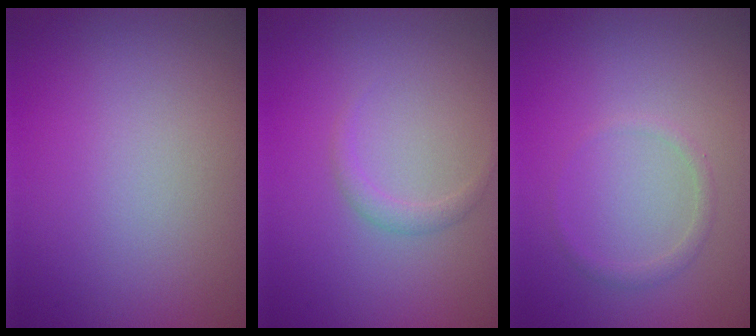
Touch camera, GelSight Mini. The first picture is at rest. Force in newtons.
{"total": 1.1, "press": 1.1, "slide": 0.0}
{"total": 1.0, "press": 1.0, "slide": 0.1}